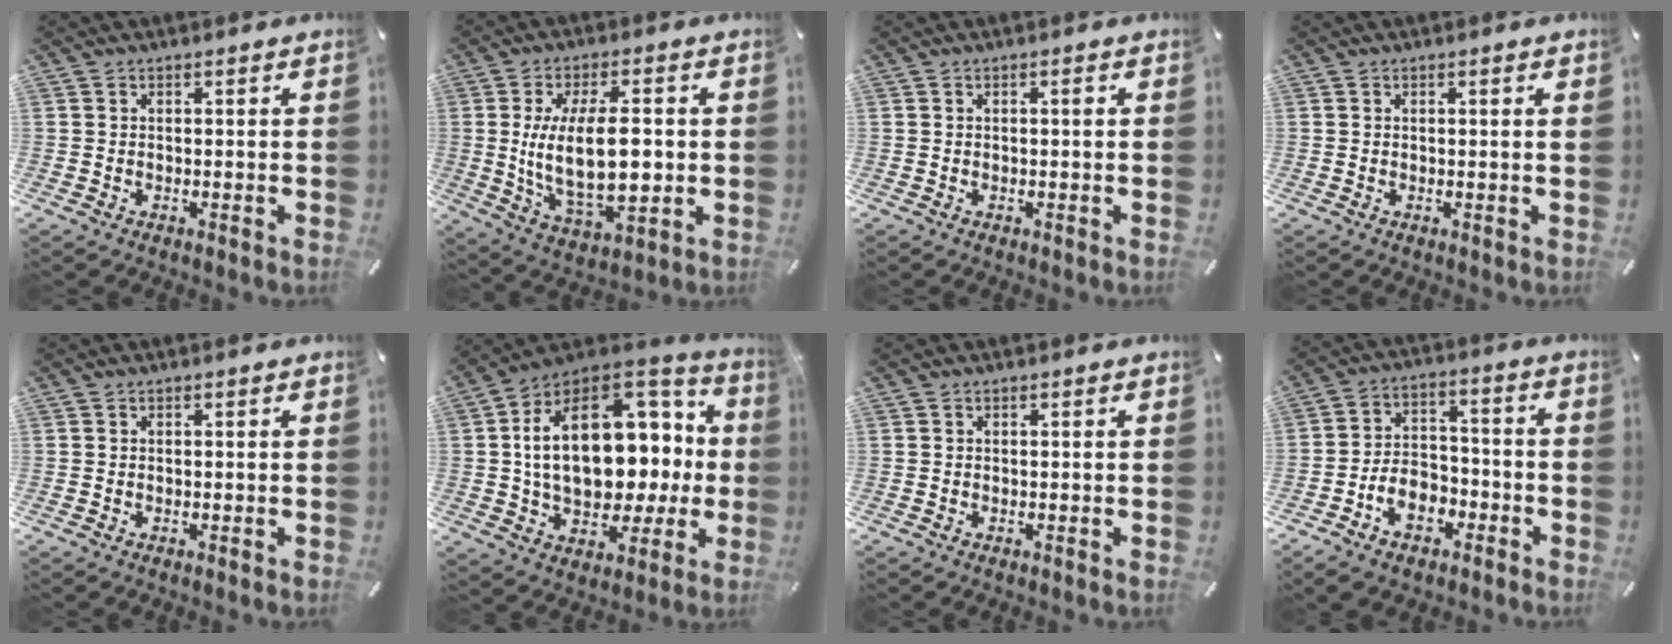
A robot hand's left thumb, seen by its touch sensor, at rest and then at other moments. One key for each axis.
{"total": 16.8, "fx": 0.9, "fy": 7.9, "fz": 14.8, "tx": -0.272, "ty": -0.016, "tz": 0.011}
{"total": 0.8, "fx": 0.0, "fy": 0.1, "fz": 0.8, "tx": -0.015, "ty": 0.001, "tz": 0.000}
{"total": 1.0, "fx": 0.2, "fy": 0.0, "fz": 0.9, "tx": -0.017, "ty": -0.001, "tz": 0.003}
{"total": 0.0}
{"total": 24.5, "fx": 3.4, "fy": 16.2, "fz": 18.1, "tx": -0.304, "ty": -0.012, "tz": 0.072}
{"total": 0.0}
{"total": 11.1, "fx": -5.2, "fy": 7.7, "fz": 6.0, "tx": -0.111, "ty": 0.039, "tz": -0.094}